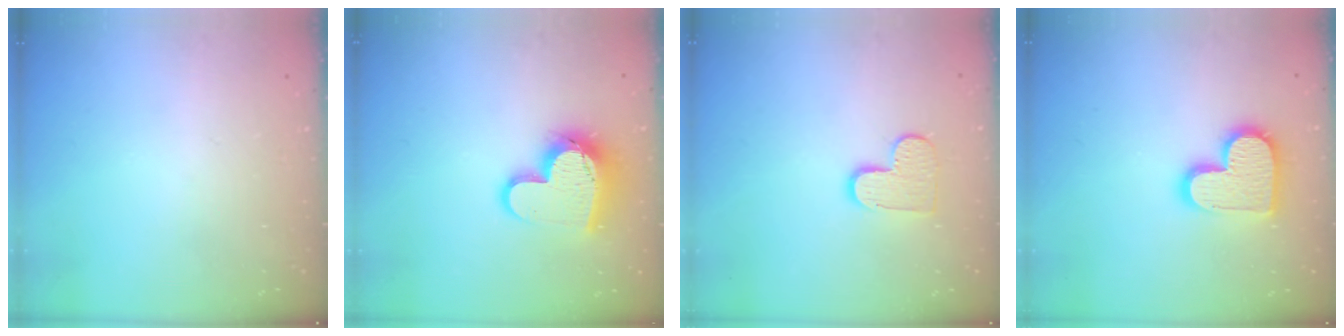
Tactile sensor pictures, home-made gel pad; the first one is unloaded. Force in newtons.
{"total": 15.0, "press": 15.0, "slide": 1.0}
{"total": 9.2, "press": 9.1, "slide": 0.6}
{"total": 15.1, "press": 15.1, "slide": 1.1}